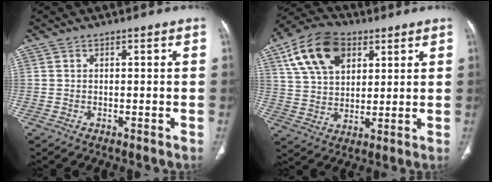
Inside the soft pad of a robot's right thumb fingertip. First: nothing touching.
{"total": 15.6, "force": [6.9, 9.9, 9.8], "torque": [-0.162, -0.007, 0.125]}